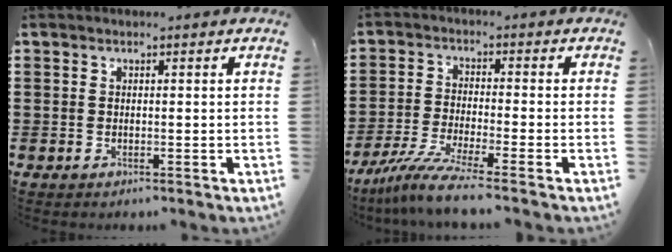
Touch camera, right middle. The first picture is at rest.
{"total": 6.7, "force": [-5.2, -0.2, 4.1], "torque": [-0.092, -0.025, -0.103]}